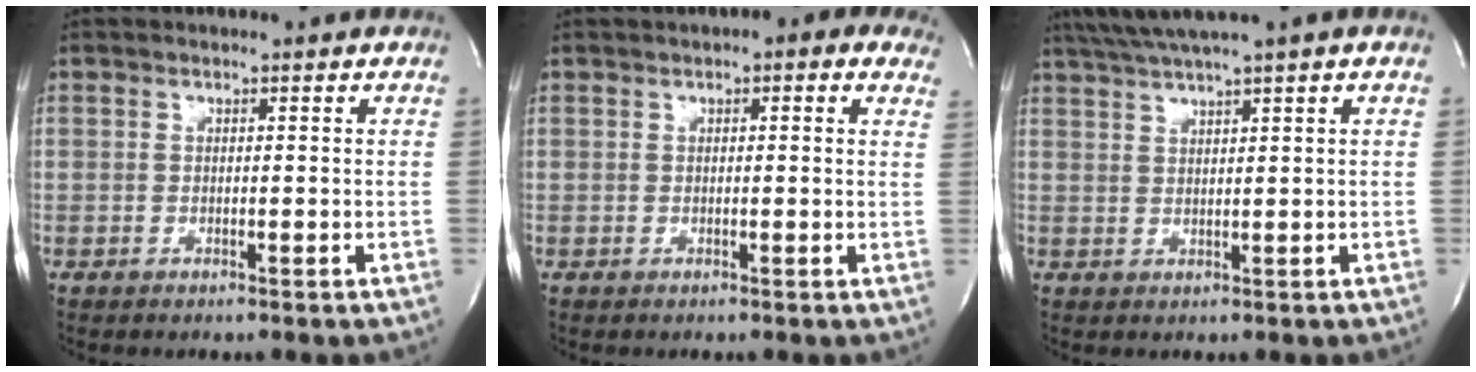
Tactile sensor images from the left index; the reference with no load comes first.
{"total": 4.7, "force": [2.9, 1.5, 3.5], "torque": [-0.032, 0.024, 0.028]}
{"total": 6.0, "force": [4.5, -1.3, 3.8], "torque": [-0.070, 0.020, 0.083]}